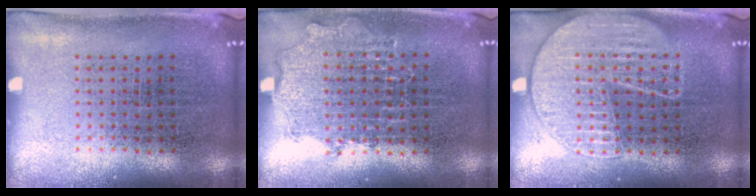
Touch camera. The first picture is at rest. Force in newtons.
{"total": 0.8, "press": 0.8, "slide": 0.3}
{"total": 1.6, "press": 1.6, "slide": 0.1}